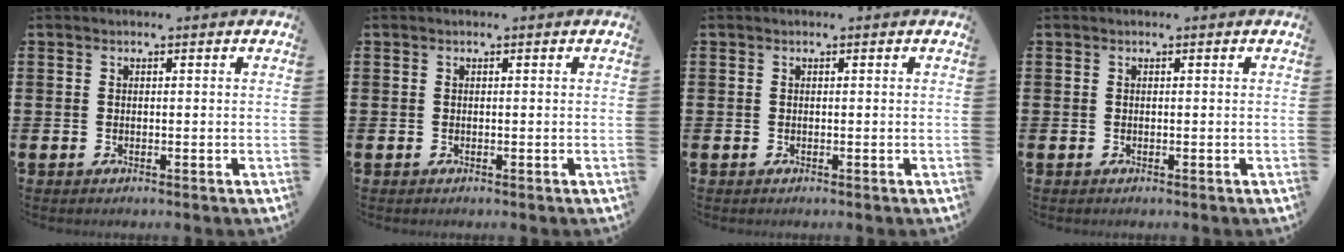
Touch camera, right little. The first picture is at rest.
{"total": 0.0}
{"total": 0.0}
{"total": 0.0}